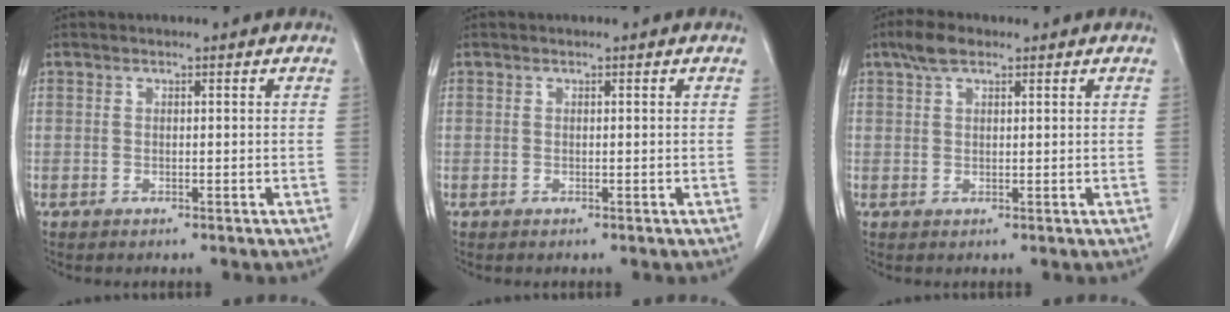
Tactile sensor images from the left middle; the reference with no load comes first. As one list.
[{"total": 0.0}, {"total": 3.4, "force": [2.3, 1.4, 2.1], "torque": [-0.050, 0.012, 0.043]}]